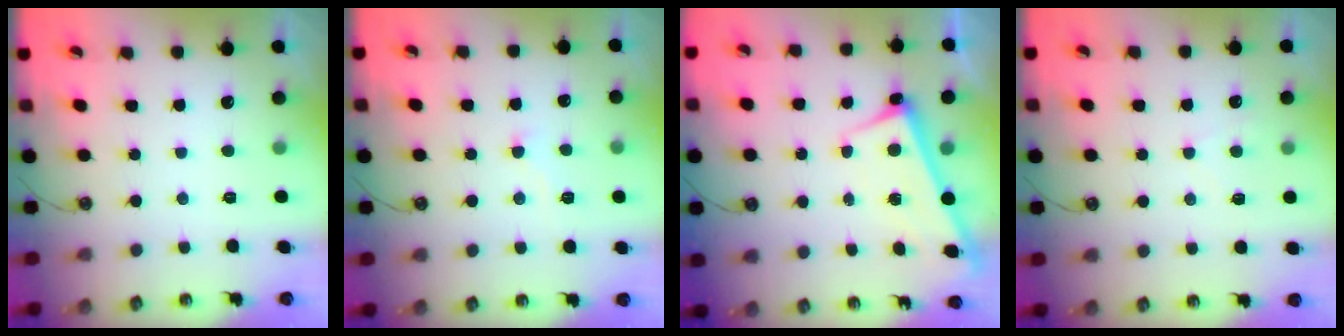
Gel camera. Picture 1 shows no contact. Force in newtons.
{"total": 2.4, "press": 2.4, "slide": 0.4}
{"total": 2.8, "press": 2.8, "slide": 0.3}
{"total": 1.8, "press": 1.7, "slide": 0.4}